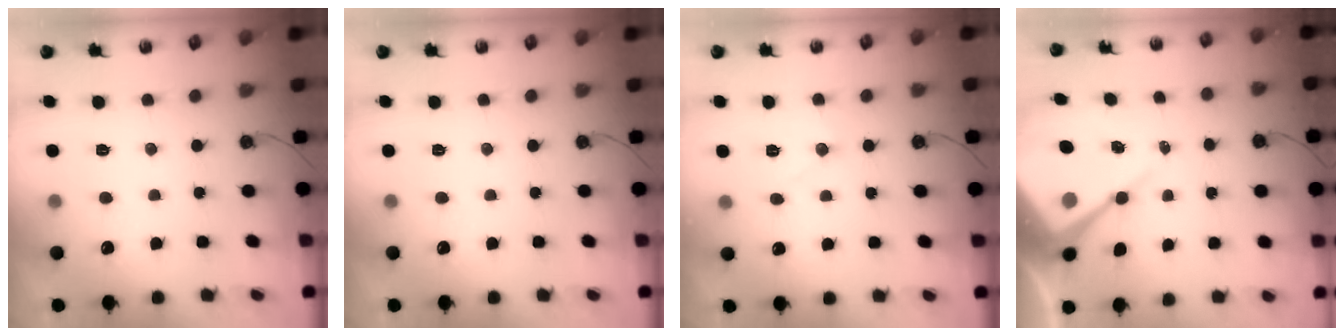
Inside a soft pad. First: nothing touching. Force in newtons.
{"total": 0.0}
{"total": 8.4, "press": 8.4, "slide": 0.5}
{"total": 11.6, "press": 11.5, "slide": 0.8}